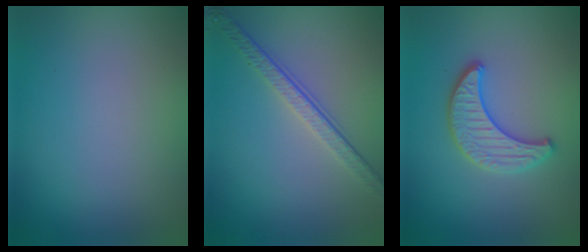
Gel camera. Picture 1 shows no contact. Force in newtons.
{"total": 3.9, "press": 2.8, "slide": 2.7}
{"total": 3.3, "press": 3.3, "slide": 0.4}